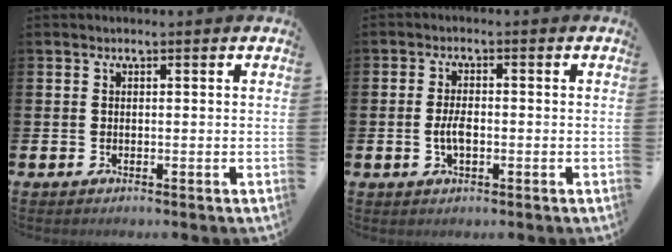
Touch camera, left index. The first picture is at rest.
{"total": 3.2, "force": [-0.4, 1.5, 2.8], "torque": [-0.058, -0.001, -0.011]}